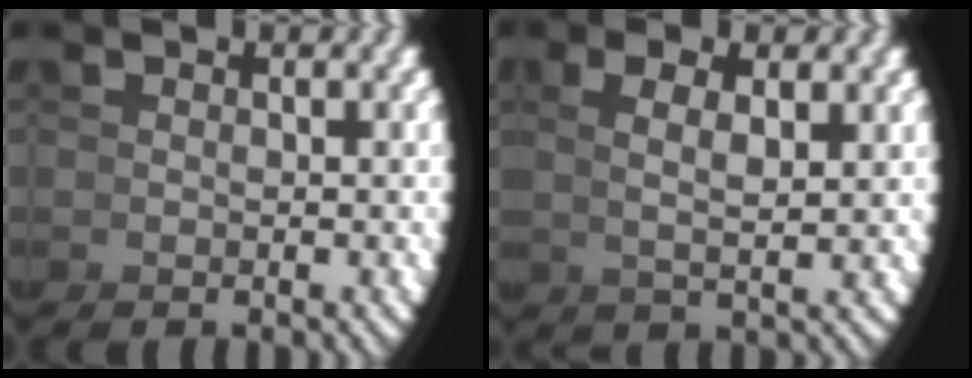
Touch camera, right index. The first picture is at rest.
{"total": 3.1, "force": [1.8, -0.1, 2.6], "torque": [-0.038, 0.009, 0.037]}